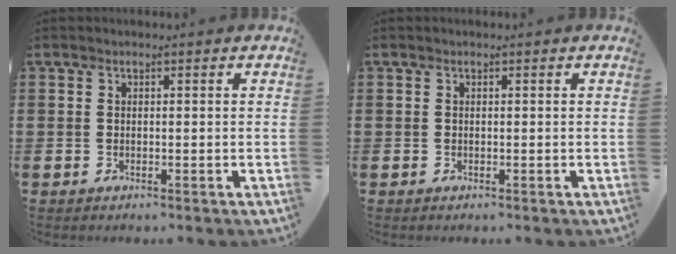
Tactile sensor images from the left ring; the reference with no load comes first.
{"total": 0.0}